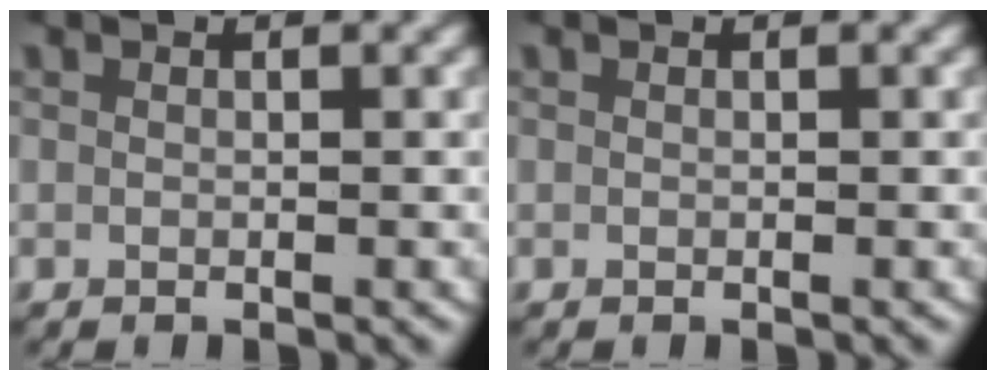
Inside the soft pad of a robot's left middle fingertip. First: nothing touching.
{"total": 0.0}